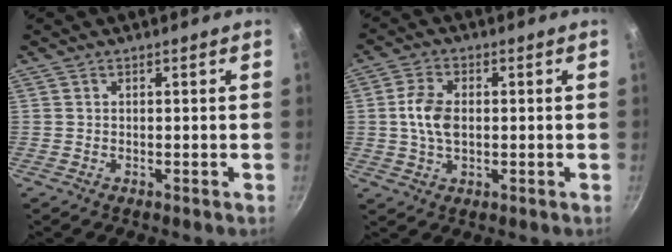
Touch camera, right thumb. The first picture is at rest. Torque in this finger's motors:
{"motor_torque": [0.82, 1.04, 1.08, -0.49, 0.07]}